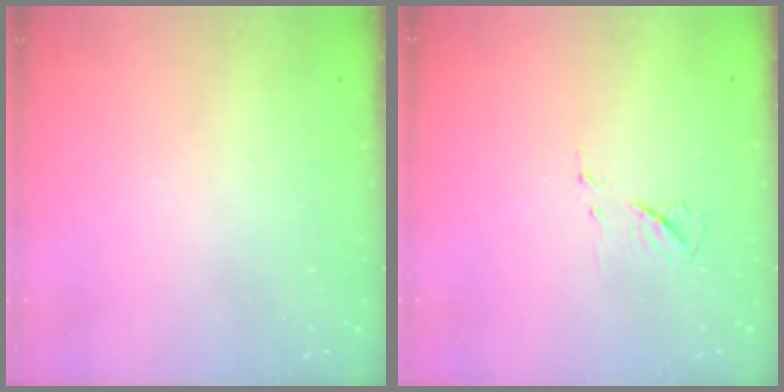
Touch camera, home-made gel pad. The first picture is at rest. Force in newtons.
{"total": 5.8, "press": 5.8, "slide": 0.5}